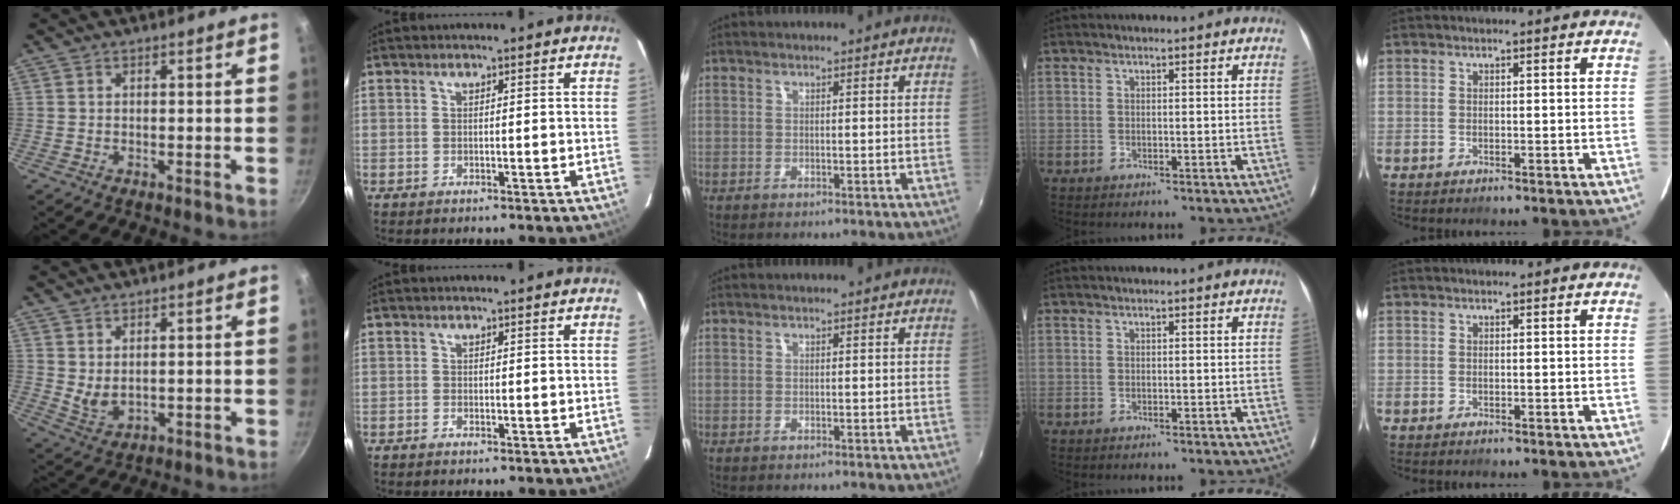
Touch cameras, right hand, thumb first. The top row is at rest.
{"thumb": {"total": 3.6, "force": [1.4, 2.0, 2.7], "torque": [-0.046, -0.021, 0.033]}}